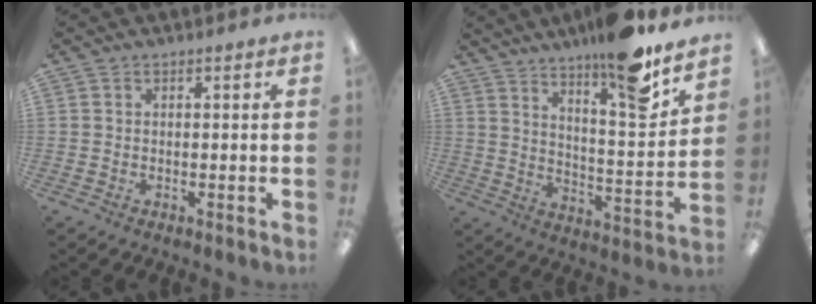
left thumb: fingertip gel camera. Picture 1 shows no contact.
{"total": 14.9, "force": [12.1, 1.9, 8.5], "torque": [-0.129, -0.091, 0.195]}